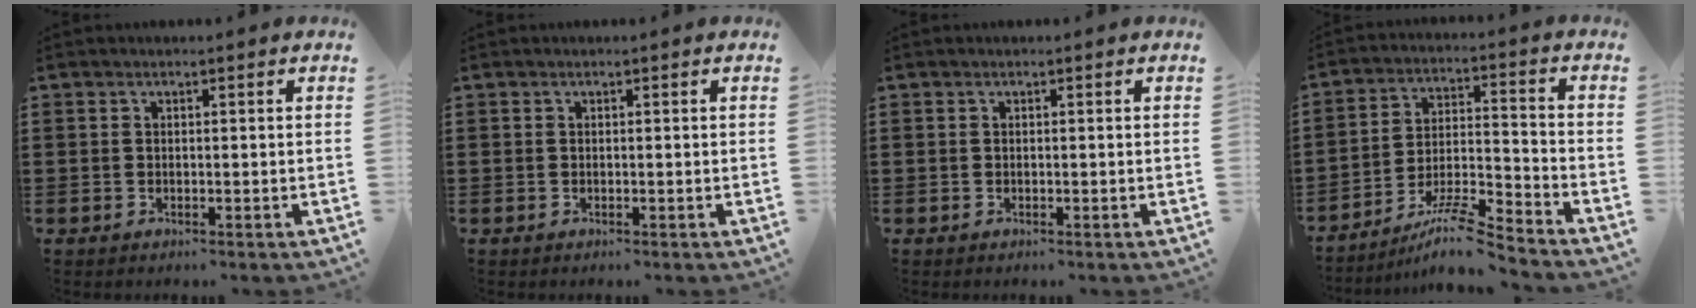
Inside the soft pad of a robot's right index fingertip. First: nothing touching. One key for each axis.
{"total": 0.0}
{"total": 0.0}
{"total": 9.0, "fx": -7.8, "fy": 0.3, "fz": 4.5, "tx": -0.084, "ty": 0.010, "tz": -0.152}